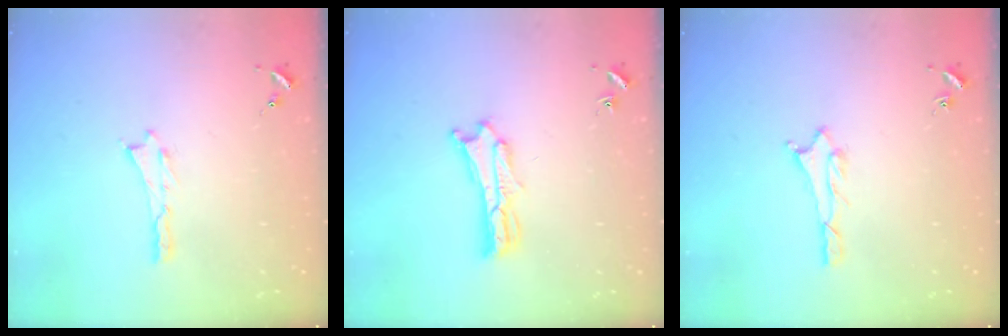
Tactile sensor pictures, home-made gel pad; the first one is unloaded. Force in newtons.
{"total": 2.5, "press": 2.5, "slide": 0.1}
{"total": 1.1, "press": 1.1, "slide": 0.1}